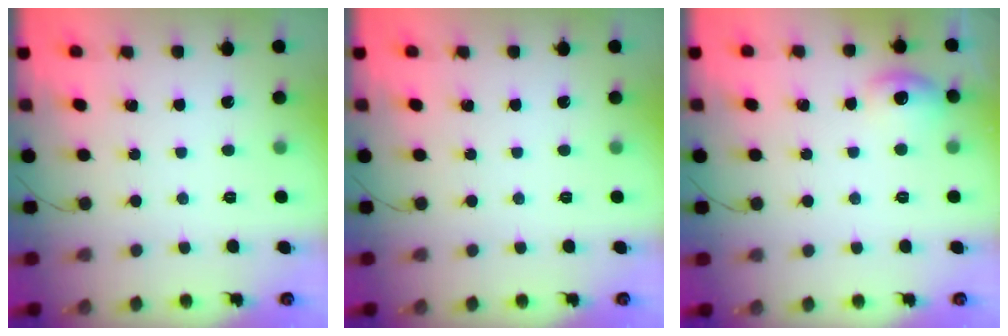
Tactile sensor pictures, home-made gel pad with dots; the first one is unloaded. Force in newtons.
{"total": 0.0}
{"total": 7.4, "press": 7.3, "slide": 1.6}